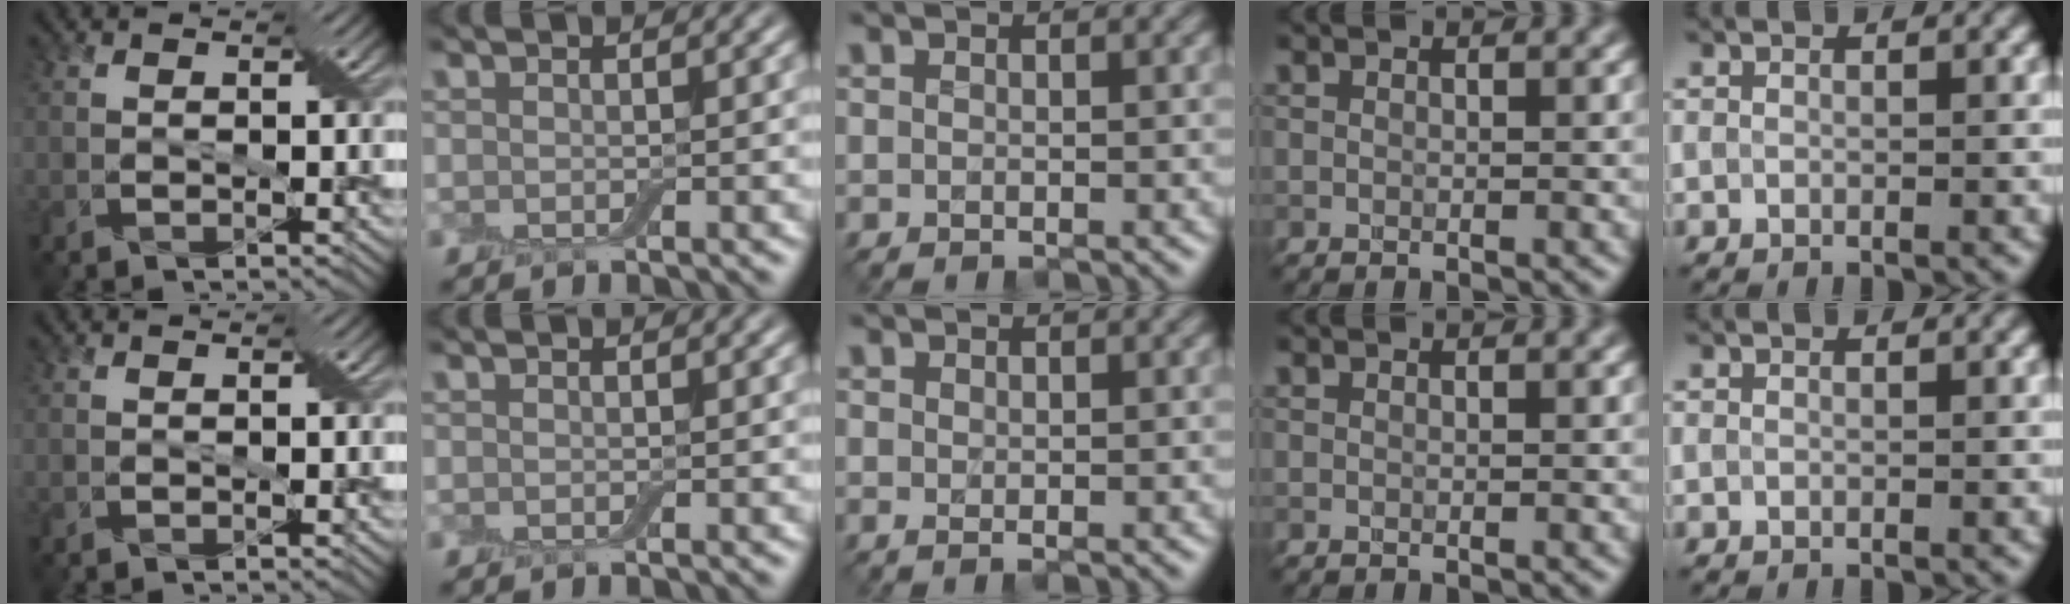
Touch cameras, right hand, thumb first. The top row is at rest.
{}